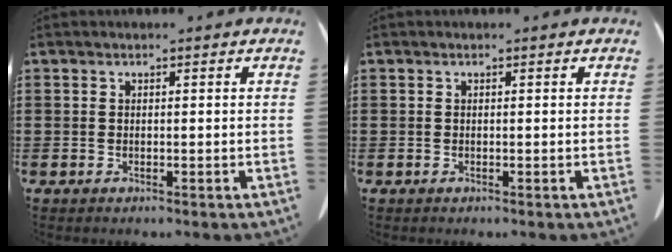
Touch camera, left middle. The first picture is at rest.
{"total": 0.0}